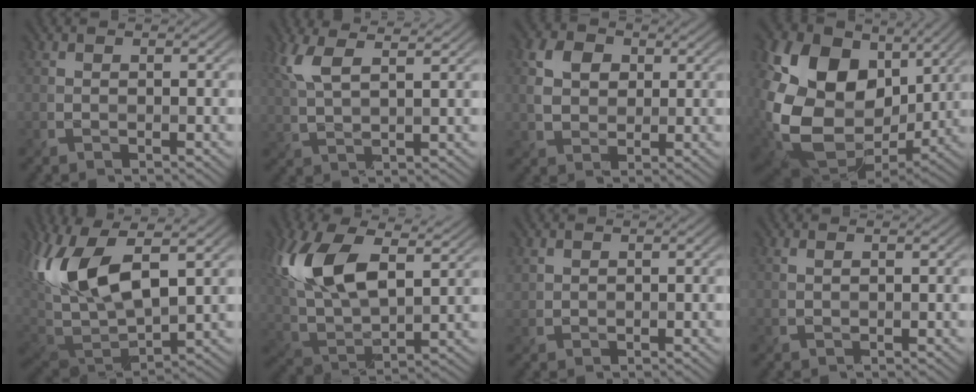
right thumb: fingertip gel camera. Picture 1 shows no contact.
{"total": 6.6, "force": [3.9, 2.1, 5.0], "torque": [-0.120, 0.008, 0.077]}
{"total": 4.9, "force": [1.5, 3.7, 2.8], "torque": [-0.064, 0.003, 0.023]}
{"total": 18.3, "force": [2.2, 14.0, 11.6], "torque": [-0.266, -0.027, 0.069]}
{"total": 15.7, "force": [4.1, 7.5, 13.1], "torque": [-0.295, 0.014, 0.068]}
{"total": 15.1, "force": [6.2, 7.7, 11.4], "torque": [-0.253, 0.012, 0.110]}
{"total": 1.2, "force": [1.0, 0.7, 0.3], "torque": [-0.008, 0.001, 0.023]}
{"total": 0.8, "force": [0.7, -0.1, 0.5], "torque": [-0.007, -0.002, 0.016]}